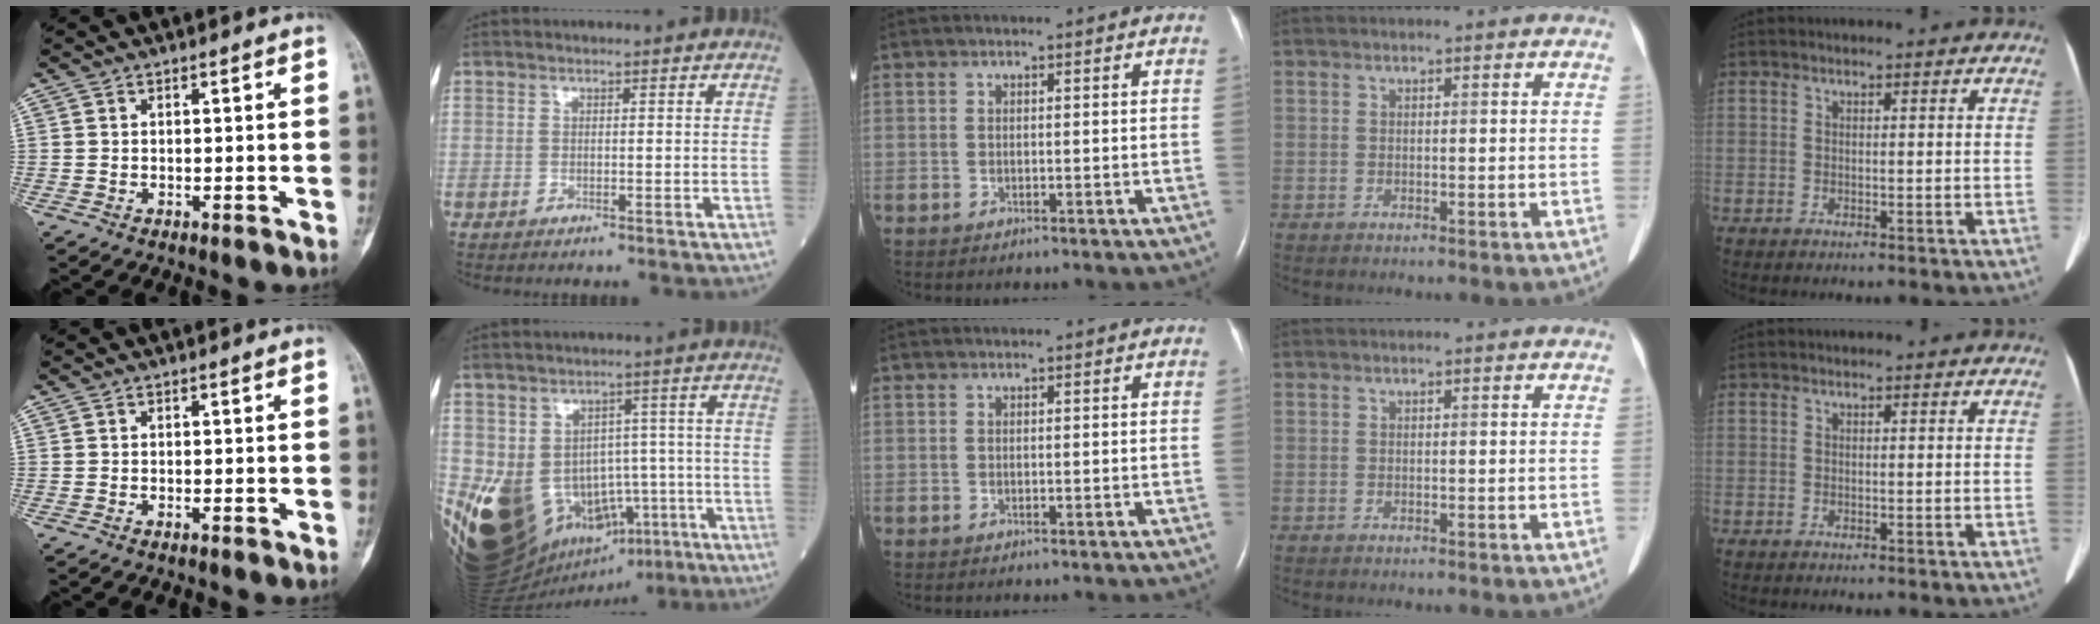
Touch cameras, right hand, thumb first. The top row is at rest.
{"index": {"total": 21.0, "force": [-7.4, 14.9, 12.8], "torque": [-0.243, 0.012, -0.083]}}